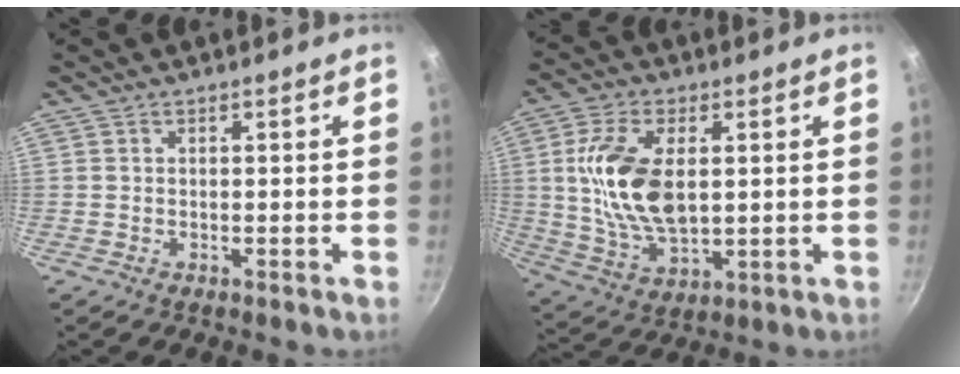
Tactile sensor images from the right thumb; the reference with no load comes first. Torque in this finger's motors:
{"motor_torque": [-0.15, 0.62, 1.08, 0.21, 0.17]}